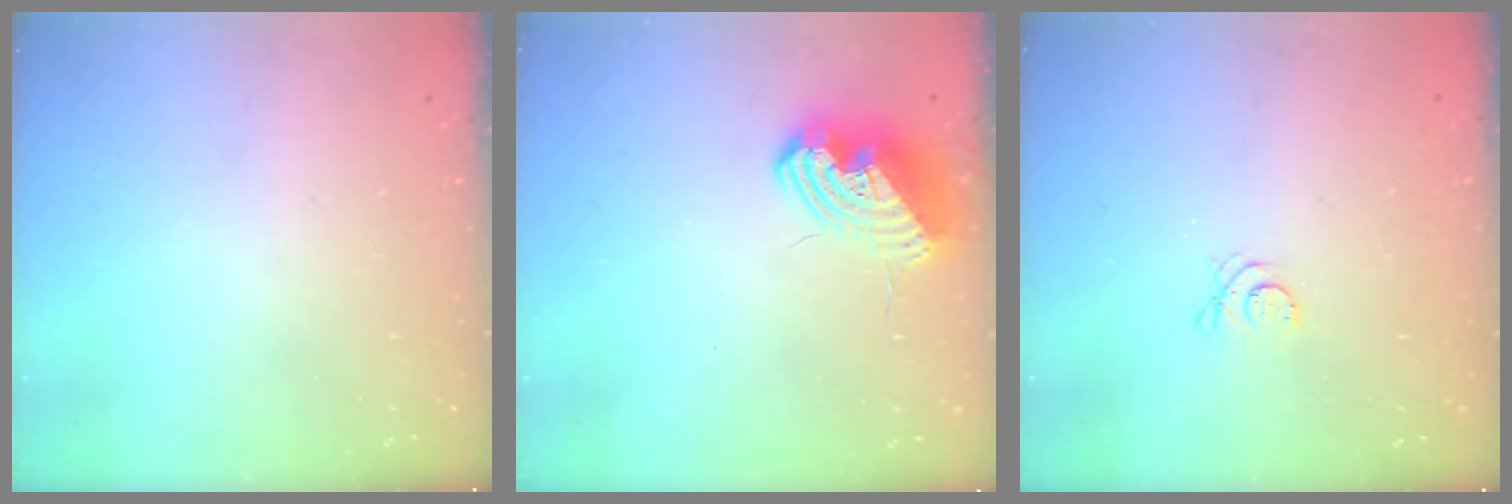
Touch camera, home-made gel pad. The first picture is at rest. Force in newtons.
{"total": 10.9, "press": 10.7, "slide": 1.9}
{"total": 4.0, "press": 3.9, "slide": 1.0}